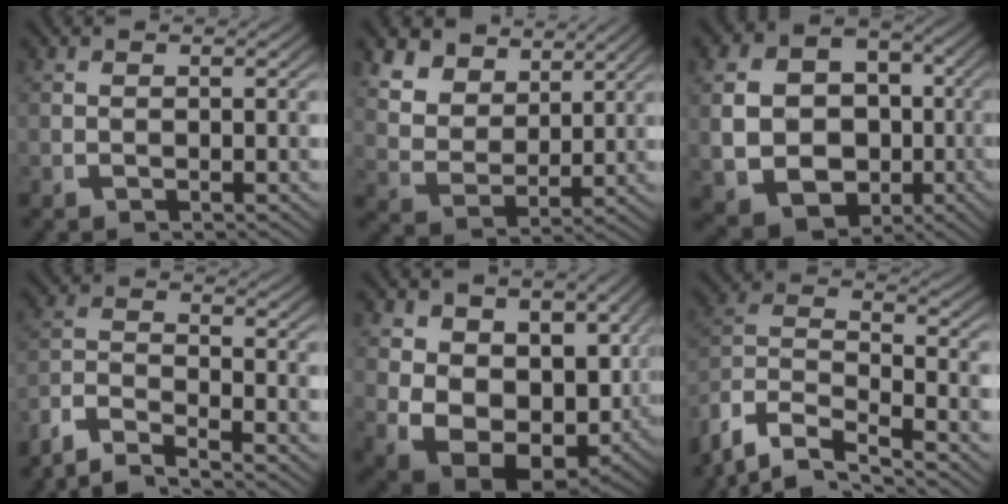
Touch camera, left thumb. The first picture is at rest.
{"total": 8.0, "force": [3.4, 5.6, 4.5], "torque": [-0.103, -0.015, 0.064]}
{"total": 14.0, "force": [-2.1, 11.5, 7.6], "torque": [-0.177, -0.059, -0.013]}
{"total": 5.4, "force": [-3.7, 2.8, 2.8], "torque": [-0.055, -0.012, -0.068]}
{"total": 13.0, "force": [-1.8, 9.5, 8.7], "torque": [-0.209, -0.085, 0.005]}
{"total": 12.7, "force": [-2.9, 9.6, 7.8], "torque": [-0.193, -0.047, -0.044]}